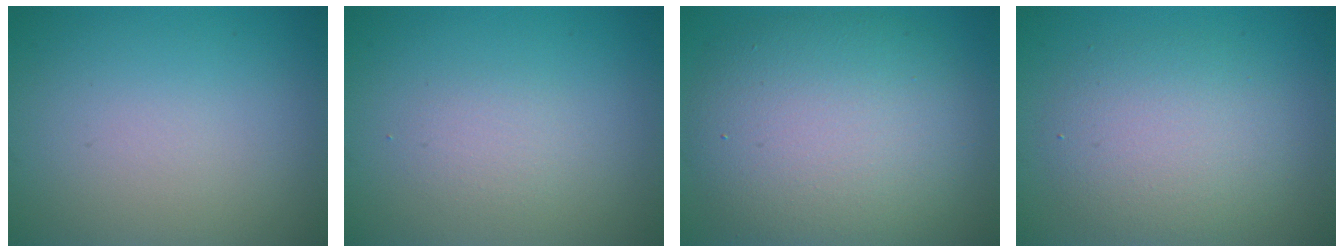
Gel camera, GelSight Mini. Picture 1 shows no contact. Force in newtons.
{"total": 1.3, "press": 1.3, "slide": 0.0}
{"total": 10.0, "press": 10.0, "slide": 0.3}
{"total": 4.5, "press": 4.5, "slide": 0.3}